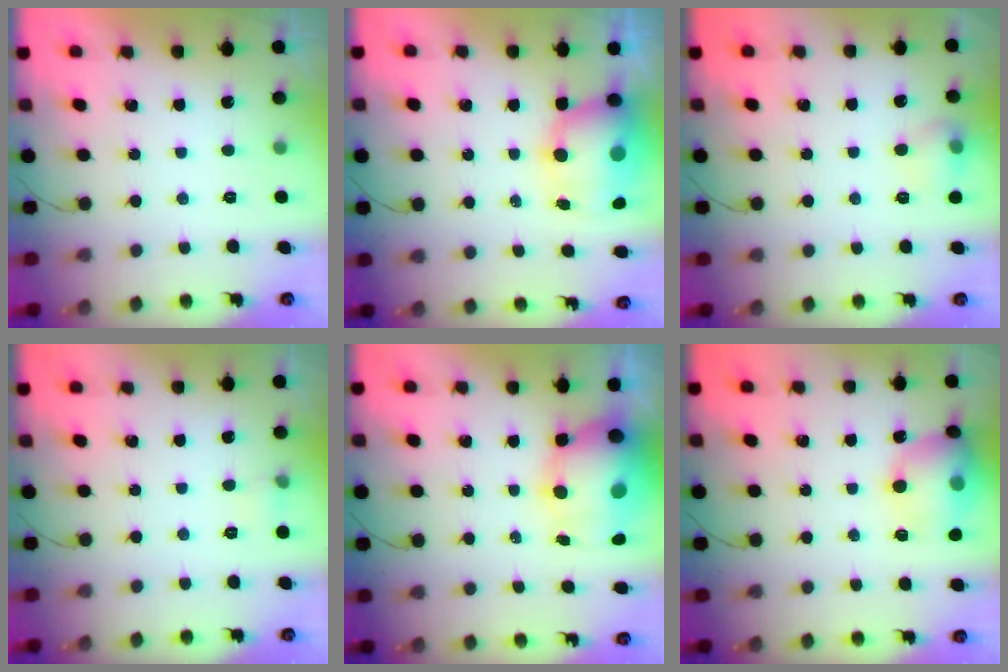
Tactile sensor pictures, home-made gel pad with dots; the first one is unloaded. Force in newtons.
{"total": 10.4, "press": 10.2, "slide": 2.1}
{"total": 8.0, "press": 7.9, "slide": 1.4}
{"total": 7.6, "press": 3.7, "slide": 6.6}
{"total": 17.5, "press": 15.4, "slide": 8.3}
{"total": 13.8, "press": 13.6, "slide": 1.8}